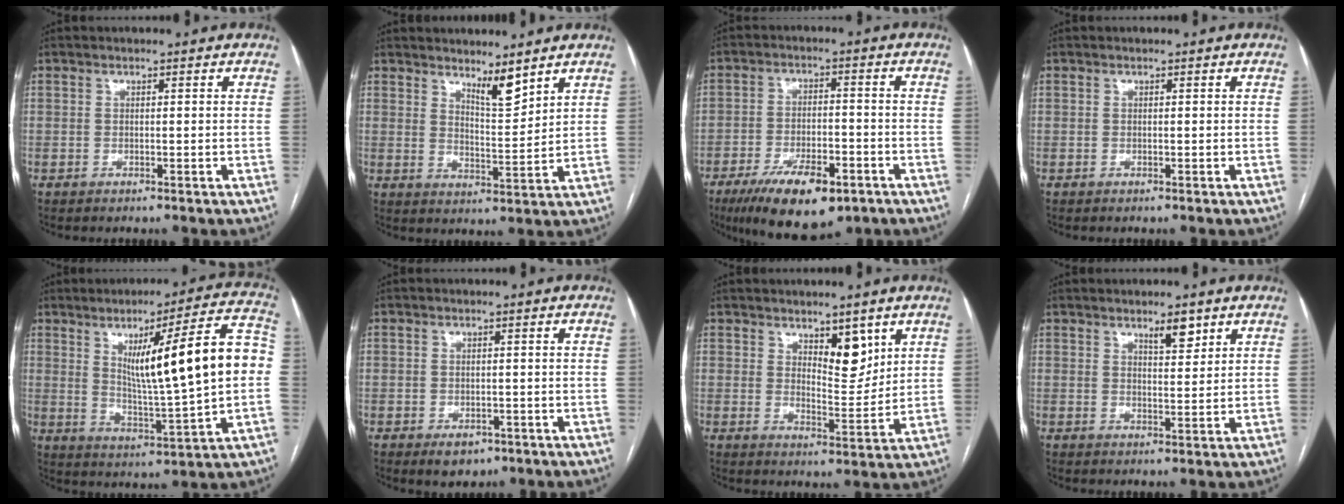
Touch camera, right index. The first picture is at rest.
{"total": 4.8, "force": [4.0, 0.6, 2.6], "torque": [-0.048, -0.019, 0.073]}
{"total": 12.9, "force": [-7.8, 4.5, 9.2], "torque": [-0.155, -0.012, -0.124]}
{"total": 0.0}
{"total": 18.0, "force": [2.2, 1.0, 17.8], "torque": [-0.260, 0.017, 0.035]}
{"total": 3.4, "force": [-1.8, 2.3, 1.6], "torque": [-0.017, 0.000, -0.016]}
{"total": 6.1, "force": [3.5, 2.4, 4.3], "torque": [-0.066, -0.009, 0.058]}
{"total": 3.7, "force": [2.5, 1.0, 2.5], "torque": [-0.040, -0.003, 0.040]}